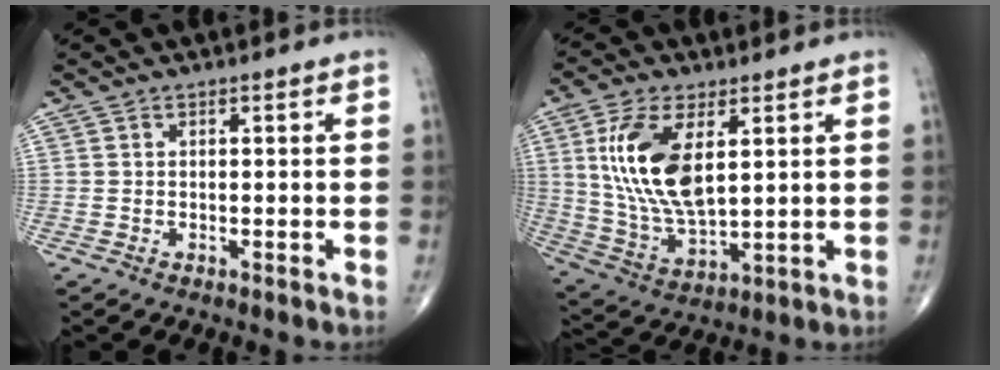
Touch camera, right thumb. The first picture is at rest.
{"total": 15.9, "force": [4.3, 7.6, 13.3], "torque": [-0.263, -0.019, 0.093]}